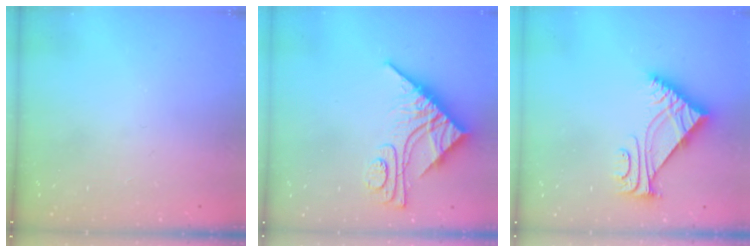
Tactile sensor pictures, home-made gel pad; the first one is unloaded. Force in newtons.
{"total": 10.9, "press": 10.8, "slide": 1.0}
{"total": 7.1, "press": 7.1, "slide": 0.2}